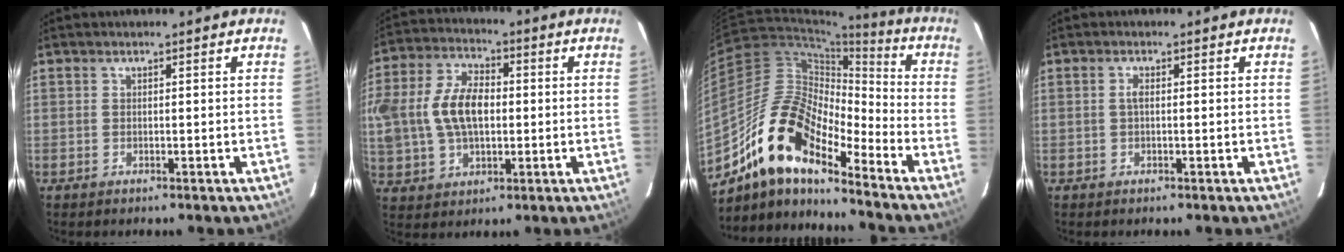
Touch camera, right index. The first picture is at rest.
{"total": 16.8, "force": [0.6, 10.9, 12.8], "torque": [-0.287, 0.019, 0.016]}
{"total": 16.3, "force": [-11.8, 5.5, 9.9], "torque": [-0.174, 0.003, -0.238]}
{"total": 1.1, "force": [0.0, 0.3, 1.1], "torque": [-0.022, 0.004, -0.003]}